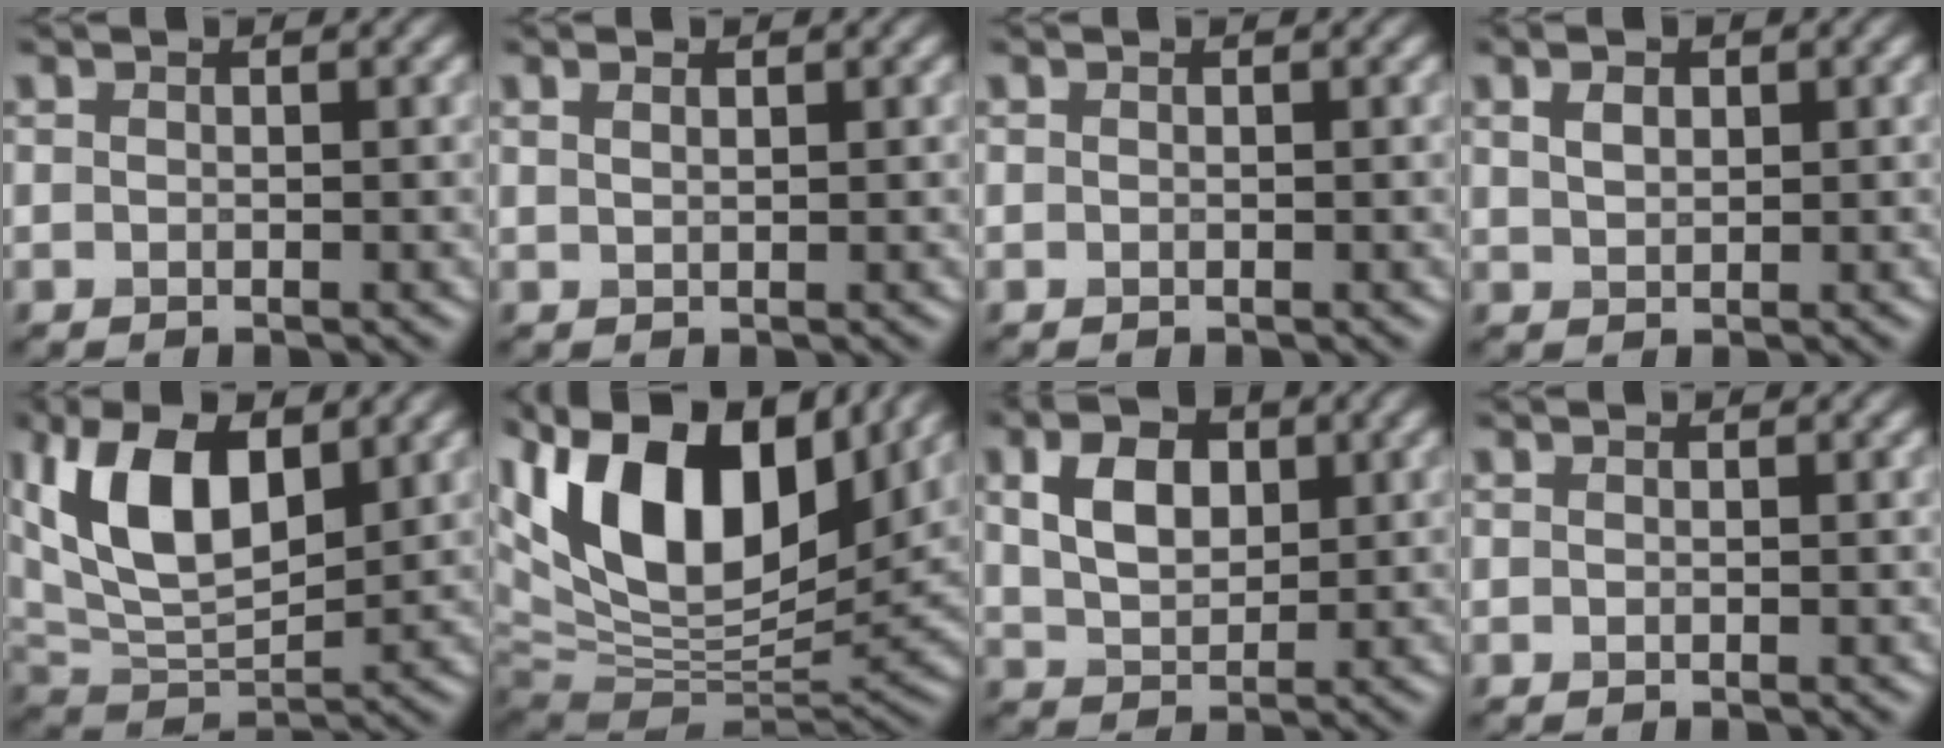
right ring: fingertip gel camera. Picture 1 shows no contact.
{"total": 0.9, "force": [0.6, 0.3, 0.5], "torque": [-0.011, 0.001, 0.013]}
{"total": 0.0}
{"total": 1.6, "force": [0.8, 0.9, 1.1], "torque": [-0.020, 0.002, 0.017]}
{"total": 10.6, "force": [3.9, 5.4, 8.3], "torque": [-0.165, 0.008, 0.064]}
{"total": 17.8, "force": [7.9, 9.2, 13.1], "torque": [-0.256, 0.049, 0.131]}
{"total": 5.0, "force": [1.6, 3.1, 3.6], "torque": [-0.070, 0.004, 0.027]}
{"total": 0.0}